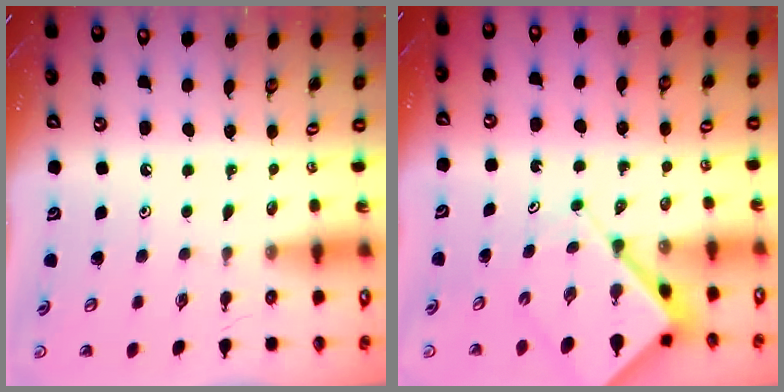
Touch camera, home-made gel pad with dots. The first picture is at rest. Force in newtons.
{"total": 8.2, "press": 8.1, "slide": 0.8}